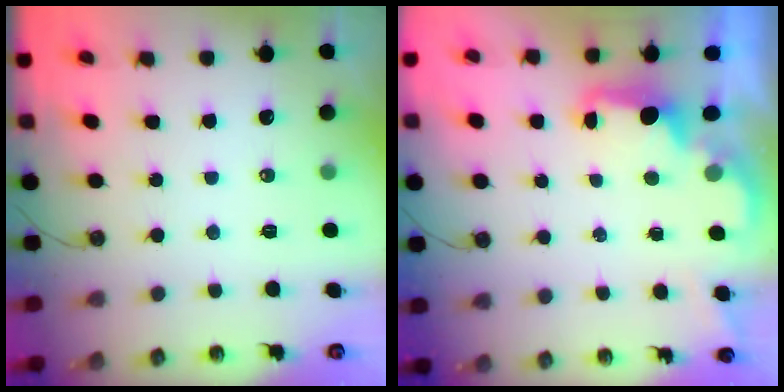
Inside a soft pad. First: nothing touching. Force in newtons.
{"total": 2.0, "press": 1.9, "slide": 0.8}